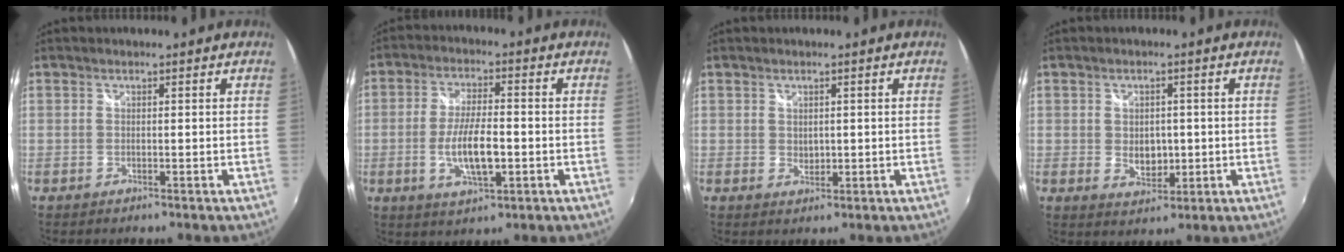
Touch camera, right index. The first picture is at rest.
{"total": 9.1, "force": [-2.2, 2.9, 8.4], "torque": [-0.162, -0.007, -0.037]}
{"total": 1.5, "force": [0.5, 1.3, 0.7], "torque": [-0.006, -0.001, 0.011]}
{"total": 4.9, "force": [-0.3, 3.7, 3.2], "torque": [-0.051, -0.006, 0.001]}